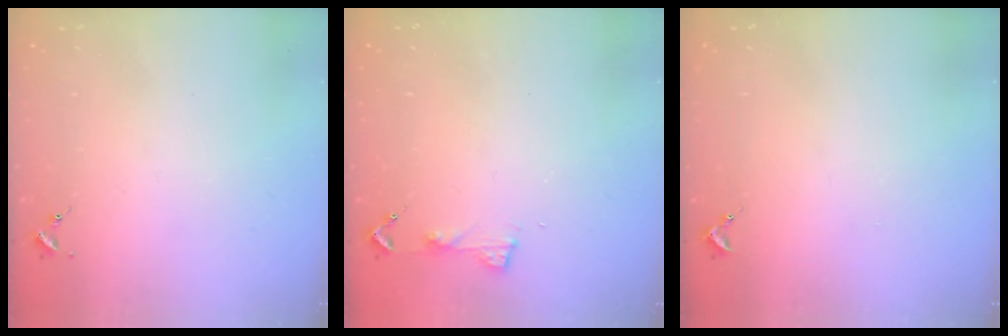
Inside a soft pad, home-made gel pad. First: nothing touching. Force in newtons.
{"total": 4.4, "press": 4.4, "slide": 0.5}
{"total": 0.9, "press": 0.9, "slide": 0.1}